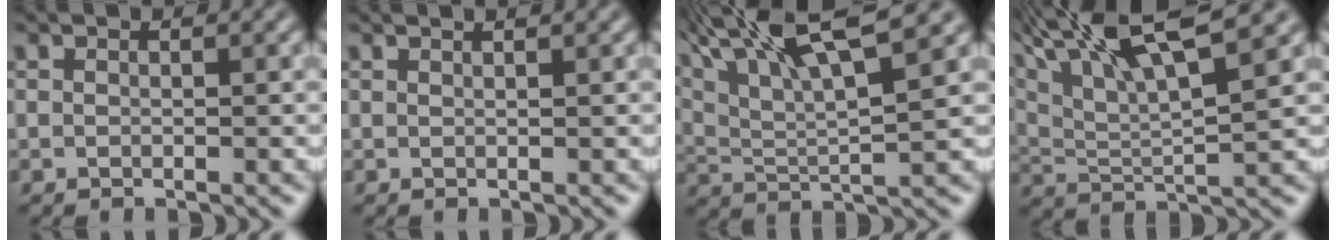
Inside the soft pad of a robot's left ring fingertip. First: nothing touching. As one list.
[{"total": 1.1, "force": [1.0, 0.3, 0.5], "torque": [0.002, 0.001, 0.000]}, {"total": 10.7, "force": [7.0, 2.3, 7.8], "torque": [-0.154, 0.029, 0.118]}, {"total": 11.8, "force": [7.8, 2.7, 8.4], "torque": [-0.165, 0.030, 0.118]}]